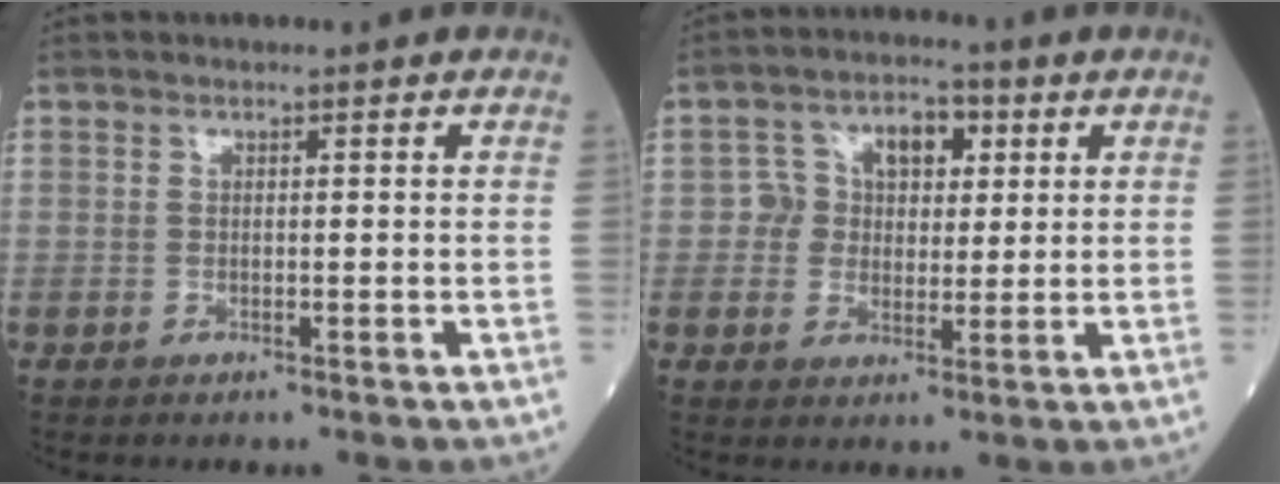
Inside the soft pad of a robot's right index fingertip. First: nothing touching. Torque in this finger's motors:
{"motor_torque": [0.17, 0.04, 0.08, 0.02]}